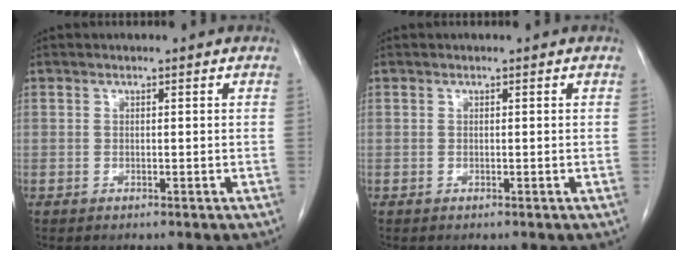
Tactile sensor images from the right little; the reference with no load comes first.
{"total": 0.0}